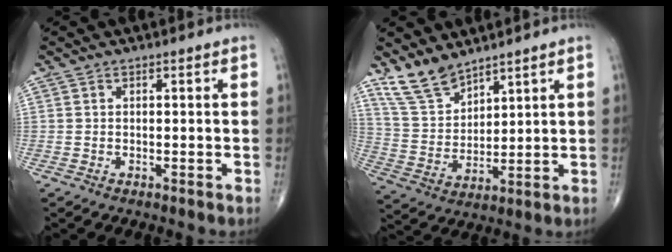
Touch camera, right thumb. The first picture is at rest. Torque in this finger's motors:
{"motor_torque": [-0.58, 0.62, 0.64, 0.66, 0.02]}